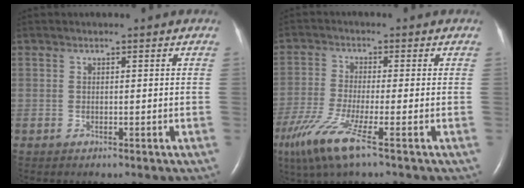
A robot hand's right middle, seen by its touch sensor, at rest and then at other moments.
{"total": 8.7, "force": [-5.0, 0.0, 7.2], "torque": [-0.160, -0.032, -0.097]}